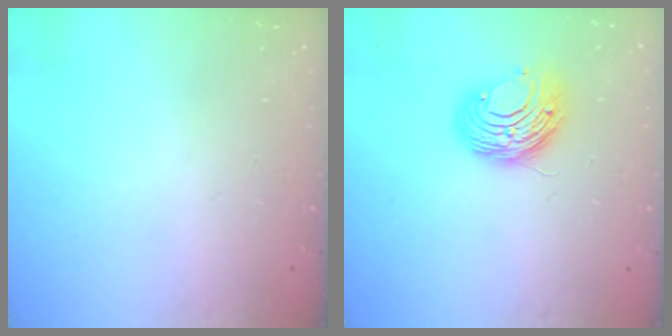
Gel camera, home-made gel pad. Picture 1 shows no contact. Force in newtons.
{"total": 9.1, "press": 9.1, "slide": 0.5}